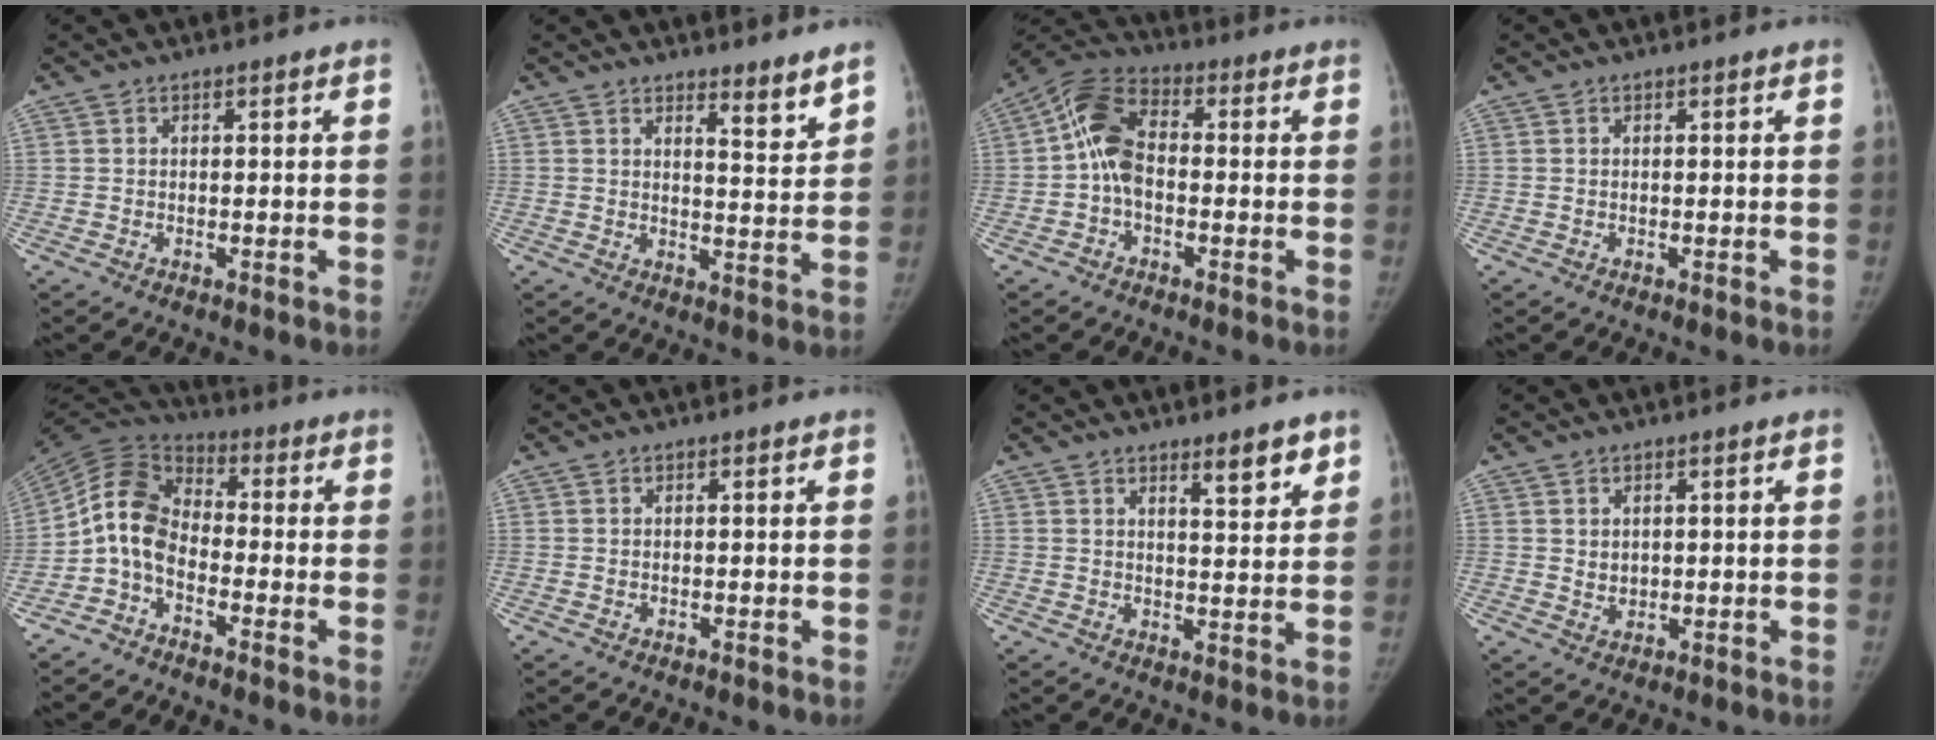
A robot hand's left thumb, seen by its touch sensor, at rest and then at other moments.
{"total": 4.8, "force": [4.0, 0.7, 2.4], "torque": [-0.023, -0.040, 0.058]}
{"total": 9.1, "force": [-0.7, 5.8, 7.0], "torque": [-0.126, 0.028, -0.029]}
{"total": 0.0}
{"total": 9.7, "force": [-2.9, 6.5, 6.6], "torque": [-0.125, 0.052, -0.075]}
{"total": 0.0}
{"total": 5.5, "force": [3.9, 1.4, 3.6], "torque": [-0.038, -0.030, 0.055]}
{"total": 2.0, "force": [0.6, 1.6, 1.1], "torque": [-0.011, -0.008, 0.018]}